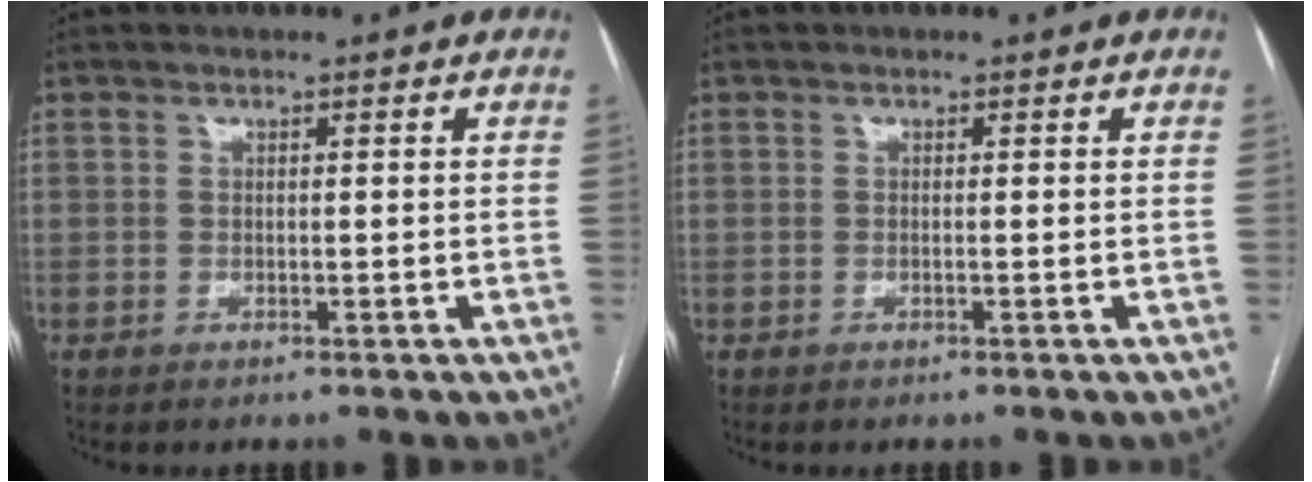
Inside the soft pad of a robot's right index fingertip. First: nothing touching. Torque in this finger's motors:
{"motor_torque": [-0.05, 0.00, -0.02, 0.00]}